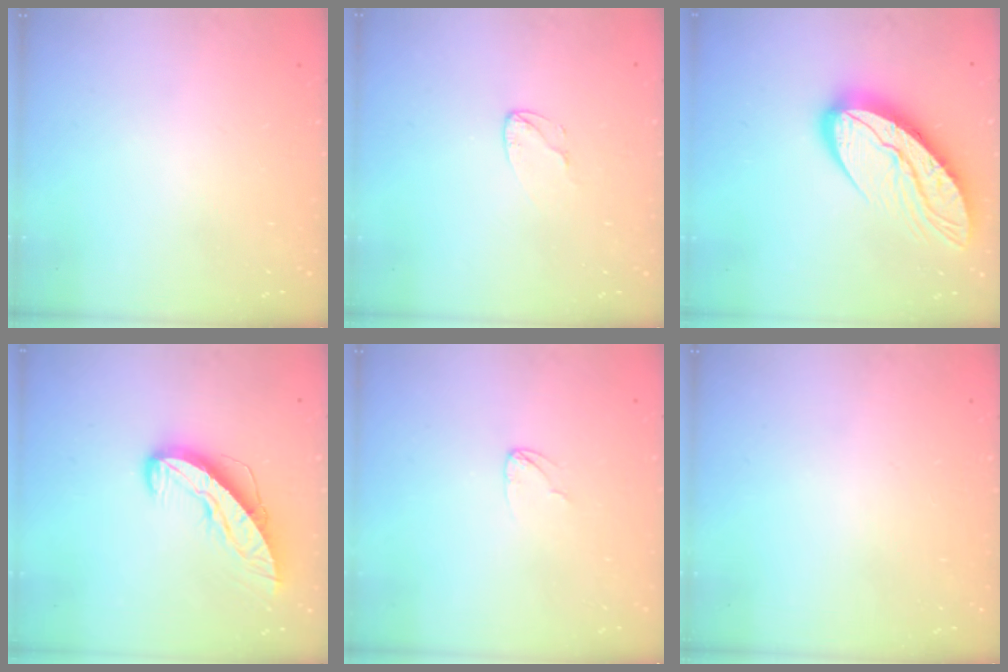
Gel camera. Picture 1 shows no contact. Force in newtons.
{"total": 3.7, "press": 3.7, "slide": 0.3}
{"total": 15.1, "press": 15.0, "slide": 1.3}
{"total": 9.1, "press": 9.1, "slide": 0.5}
{"total": 2.7, "press": 2.7, "slide": 0.1}
{"total": 0.0}